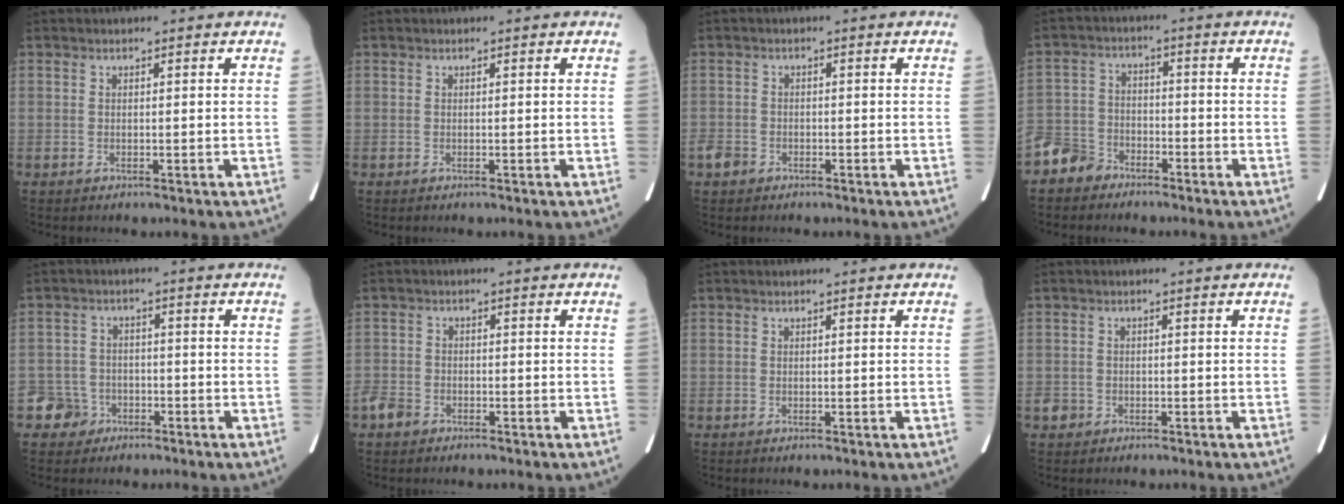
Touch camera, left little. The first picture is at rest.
{"total": 0.0}
{"total": 2.0, "force": [-1.3, 1.4, 0.6], "torque": [-0.017, 0.003, -0.024]}
{"total": 6.3, "force": [-5.0, 3.6, 1.1], "torque": [-0.028, -0.002, -0.105]}
{"total": 4.4, "force": [-2.5, 3.6, 0.0], "torque": [0.004, 0.014, -0.042]}
{"total": 2.9, "force": [-2.1, 1.8, 0.8], "torque": [-0.022, 0.003, -0.038]}
{"total": 0.0}
{"total": 1.5, "force": [-0.8, 1.3, 0.2], "torque": [-0.007, 0.005, -0.013]}